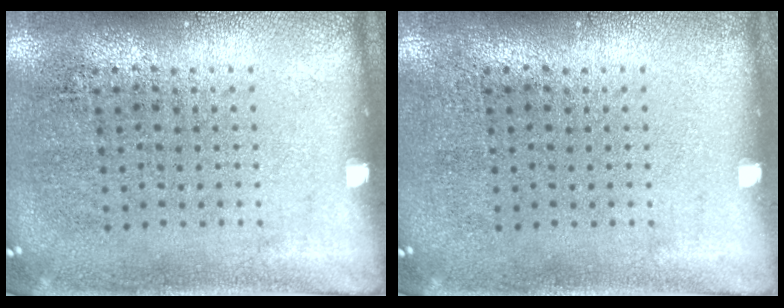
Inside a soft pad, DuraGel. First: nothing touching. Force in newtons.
{"total": 0.0}